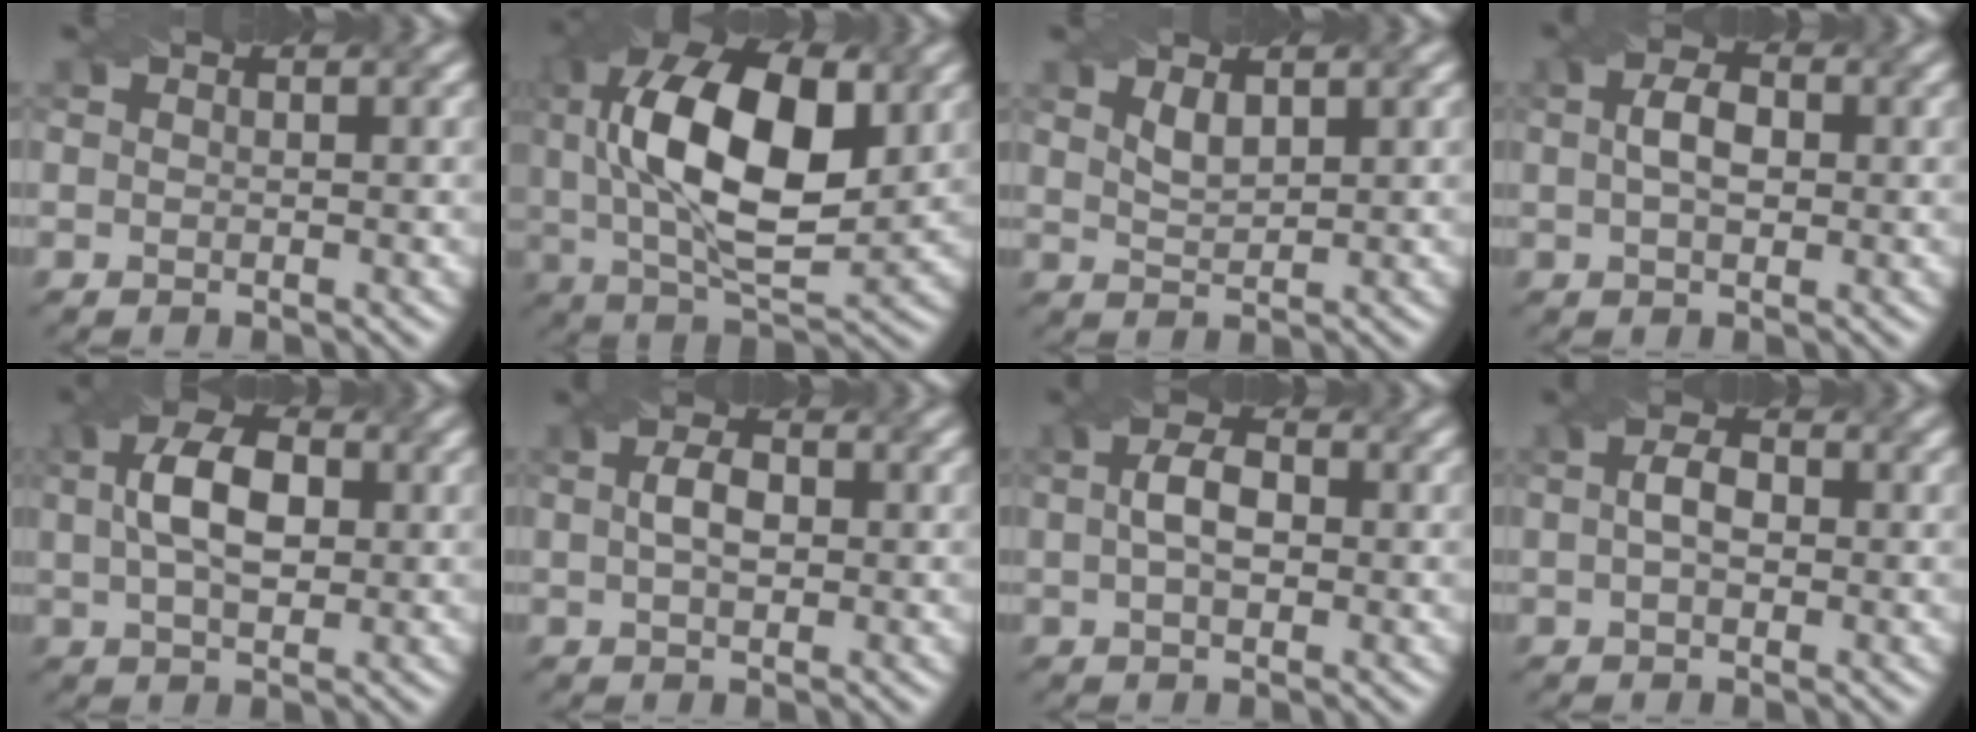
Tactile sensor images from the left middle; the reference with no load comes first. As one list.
[{"total": 13.8, "force": [2.4, 6.7, 11.8], "torque": [-0.214, 0.009, 0.041]}, {"total": 1.6, "force": [1.1, 0.6, 1.0], "torque": [-0.023, -0.002, 0.025]}, {"total": 3.2, "force": [0.3, 1.9, 2.5], "torque": [-0.049, 0.006, 0.001]}, {"total": 6.2, "force": [1.1, 3.6, 5.0], "torque": [-0.092, 0.013, 0.014]}, {"total": 2.7, "force": [0.2, 1.6, 2.2], "torque": [-0.045, 0.005, 0.002]}, {"total": 3.5, "force": [0.2, 2.0, 2.8], "torque": [-0.053, 0.006, -0.001]}, {"total": 2.8, "force": [0.1, 1.7, 2.2], "torque": [-0.043, 0.008, -0.001]}]